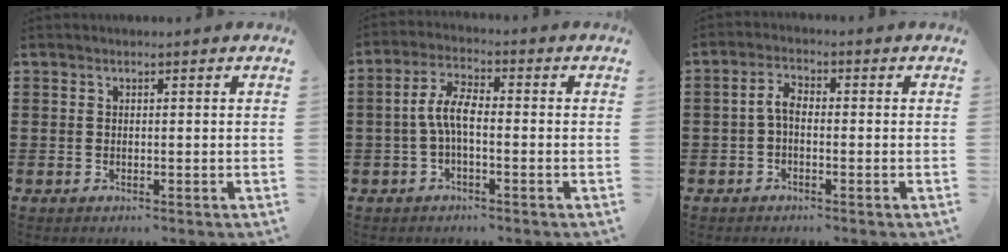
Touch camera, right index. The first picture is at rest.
{"total": 5.5, "force": [-0.9, 2.0, 5.1], "torque": [-0.112, 0.001, -0.023]}
{"total": 3.2, "force": [-0.7, 1.4, 2.8], "torque": [-0.067, 0.002, -0.020]}